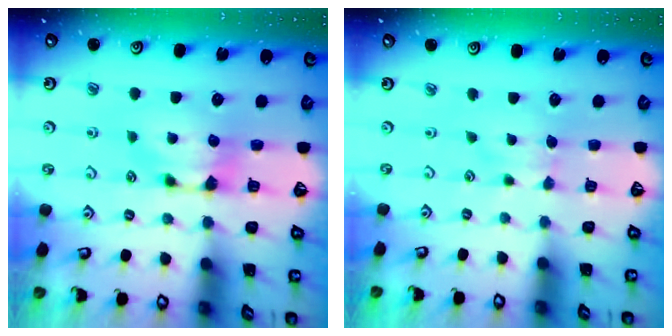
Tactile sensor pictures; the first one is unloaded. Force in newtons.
{"total": 2.5, "press": 2.4, "slide": 0.5}